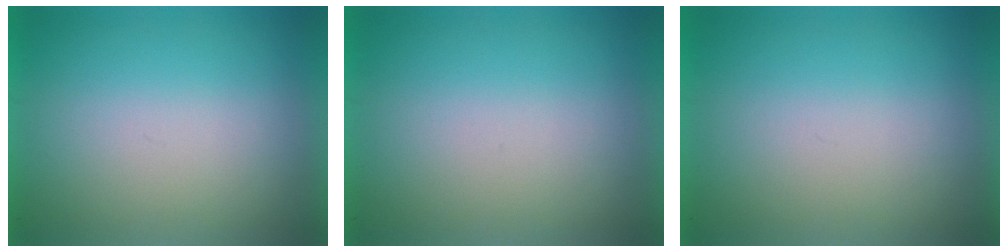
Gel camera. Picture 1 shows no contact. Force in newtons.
{"total": 0.0}
{"total": 0.0}